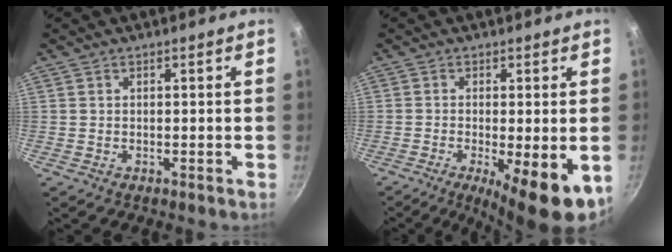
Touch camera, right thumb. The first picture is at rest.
{"total": 10.8, "force": [-3.4, 2.8, 9.9], "torque": [-0.142, -0.011, -0.045]}